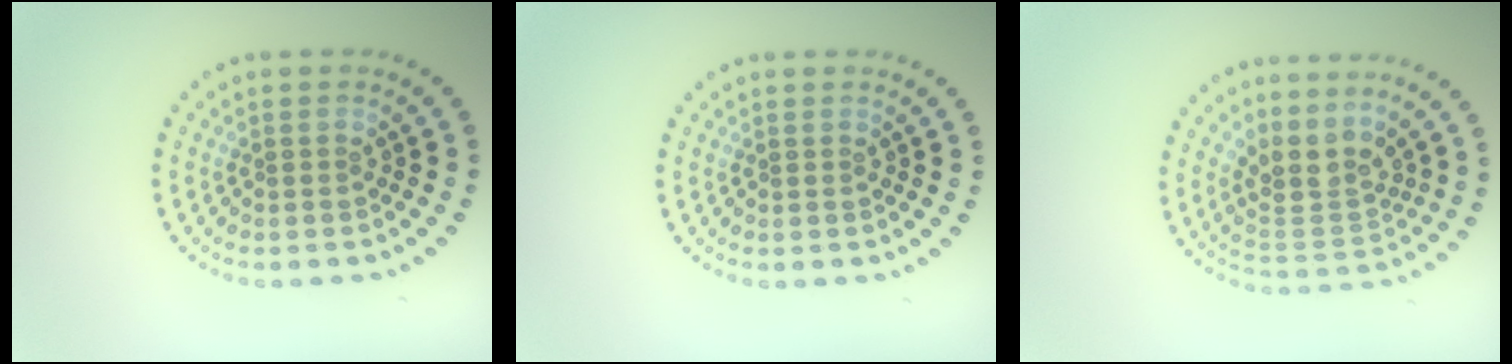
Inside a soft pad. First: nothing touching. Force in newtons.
{"total": 0.0}
{"total": 3.3, "press": 2.5, "slide": 2.2}